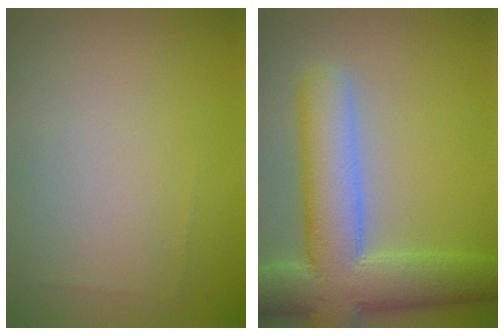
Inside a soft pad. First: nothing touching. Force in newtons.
{"total": 9.5, "press": 9.4, "slide": 0.8}